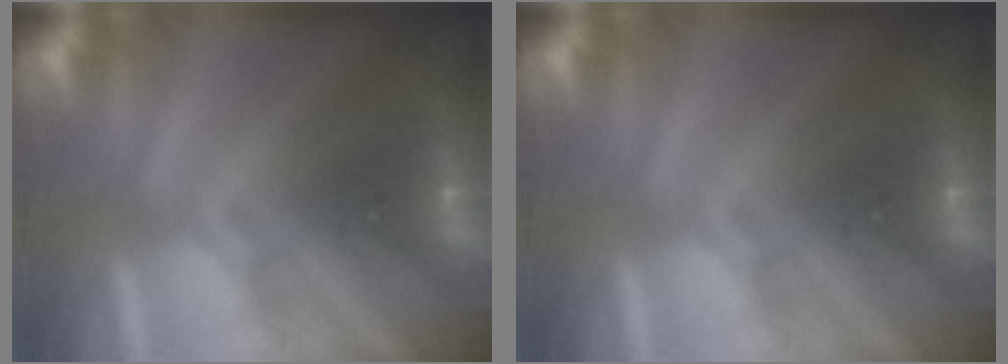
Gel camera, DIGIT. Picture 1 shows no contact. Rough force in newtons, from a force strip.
{"total": 0.0}